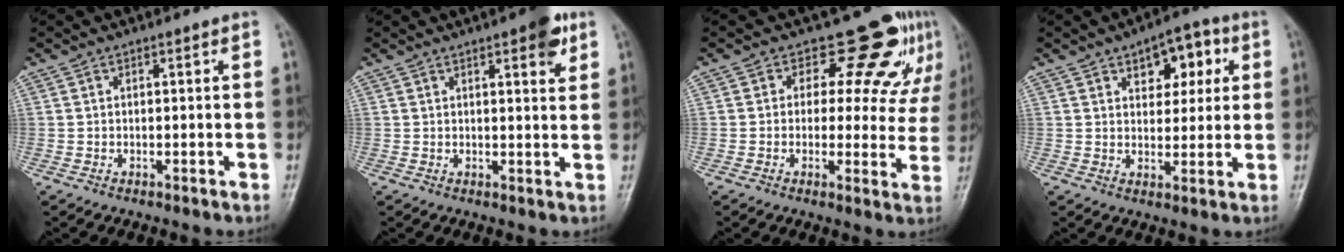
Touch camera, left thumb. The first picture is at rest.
{"total": 5.8, "force": [3.1, 1.8, 4.5], "torque": [-0.045, -0.011, 0.034]}
{"total": 11.9, "force": [7.7, 6.9, 5.9], "torque": [-0.019, -0.038, 0.079]}
{"total": 9.4, "force": [3.9, 5.5, 6.5], "torque": [-0.046, -0.005, 0.049]}